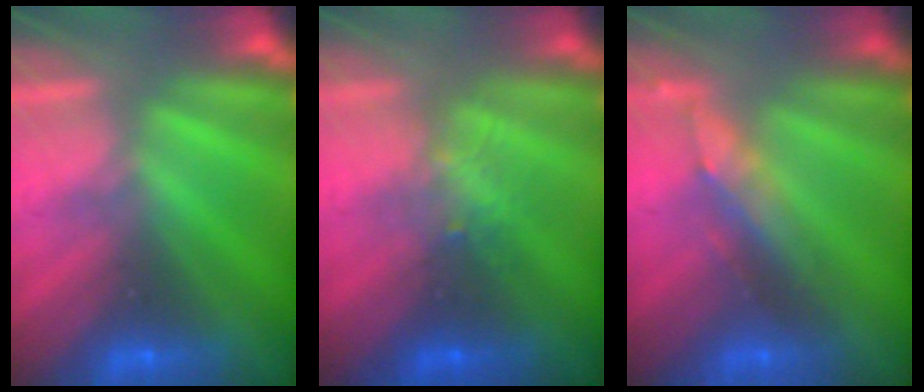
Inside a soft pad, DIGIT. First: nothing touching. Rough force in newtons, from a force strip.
{"total": 2.4}
{"total": 2.8}